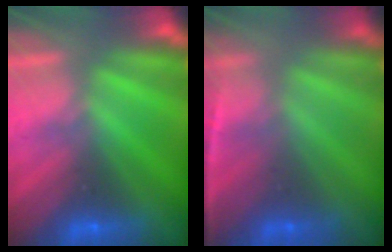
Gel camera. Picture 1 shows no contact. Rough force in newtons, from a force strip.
{"total": 1.6}